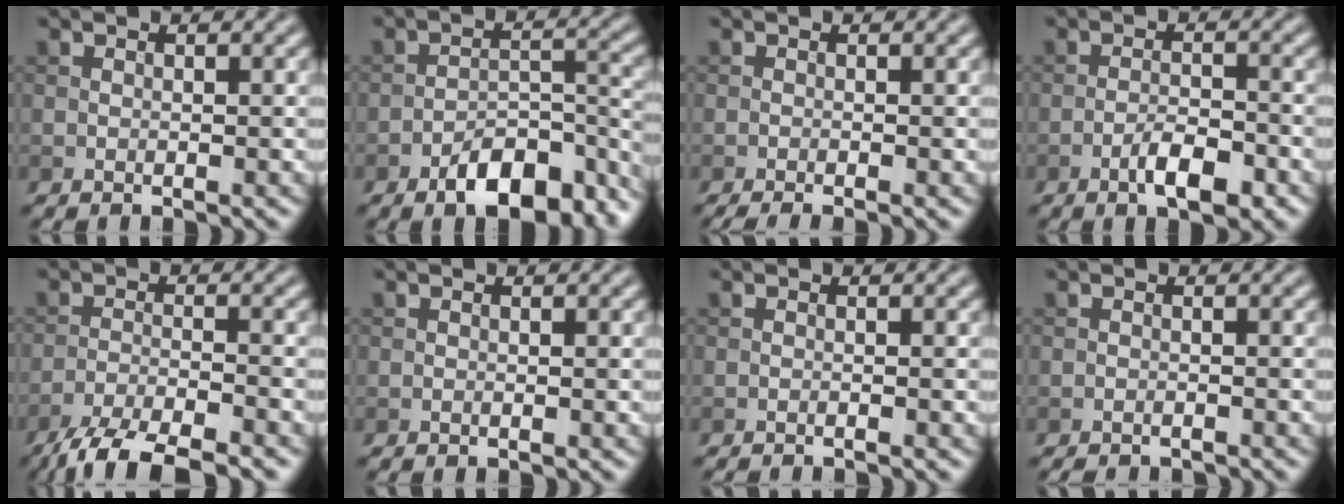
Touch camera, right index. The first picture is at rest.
{"total": 8.1, "force": [-5.6, 3.3, 4.9], "torque": [-0.064, 0.004, -0.095]}
{"total": 2.2, "force": [-1.3, 0.5, 1.7], "torque": [-0.023, -0.002, -0.026]}
{"total": 3.7, "force": [-2.0, 1.2, 2.9], "torque": [-0.051, 0.004, -0.037]}
{"total": 6.2, "force": [-5.1, 1.1, 3.3], "torque": [-0.055, -0.008, -0.098]}
{"total": 0.0}
{"total": 1.0, "force": [-0.9, 0.1, 0.5], "torque": [0.000, -0.001, -0.019]}
{"total": 2.1, "force": [-2.1, 0.3, 0.5], "torque": [-0.004, -0.006, -0.031]}